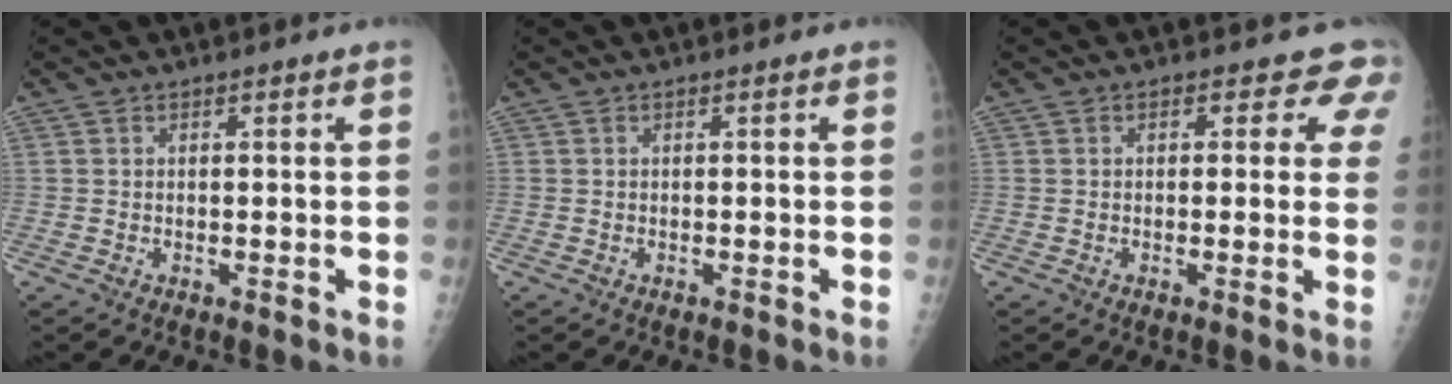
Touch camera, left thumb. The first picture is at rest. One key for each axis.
{"total": 0.0}
{"total": 4.3, "fx": 3.1, "fy": 2.7, "fz": 1.1, "tx": 0.025, "ty": -0.012, "tz": 0.013}